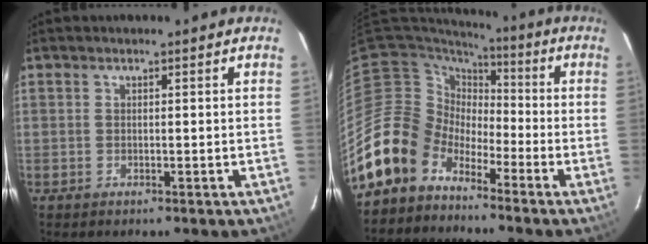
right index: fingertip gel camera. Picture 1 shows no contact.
{"total": 11.2, "force": [-7.6, 8.2, 0.7], "torque": [-0.035, 0.031, -0.148]}